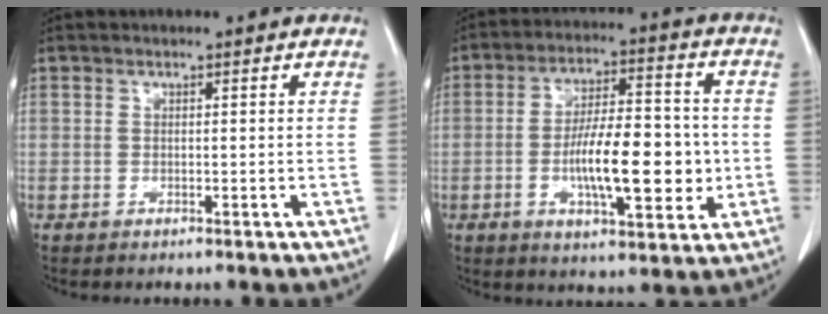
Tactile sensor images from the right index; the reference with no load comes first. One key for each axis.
{"total": 13.3, "fx": -2.1, "fy": 4.0, "fz": 12.5, "tx": -0.213, "ty": 0.010, "tz": -0.032}